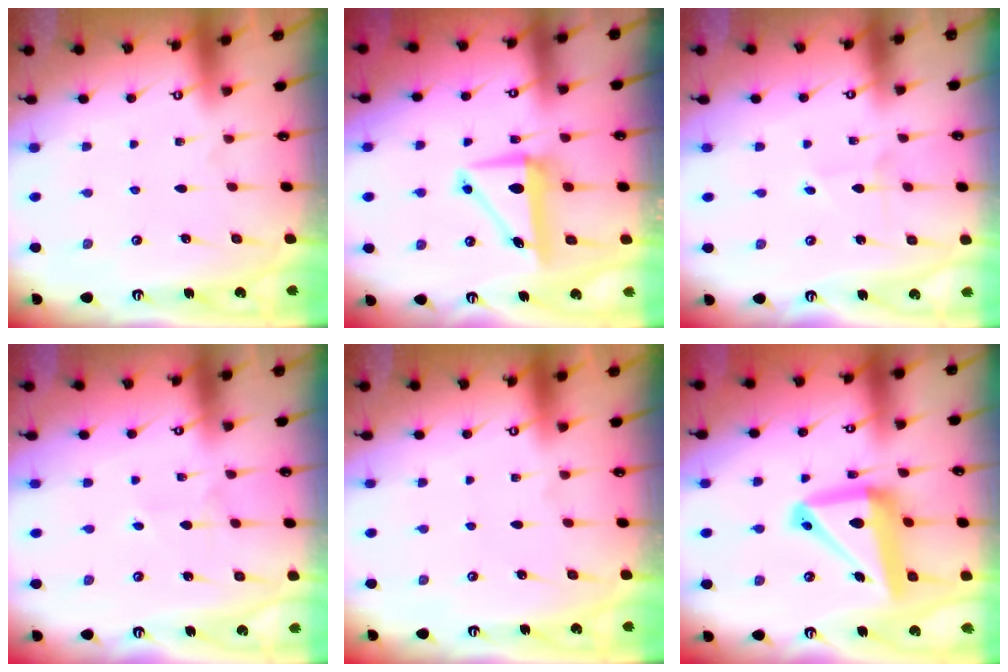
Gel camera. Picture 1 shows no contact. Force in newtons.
{"total": 7.4, "press": 7.2, "slide": 1.7}
{"total": 1.4, "press": 1.4, "slide": 0.1}
{"total": 2.3, "press": 2.3, "slide": 0.2}
{"total": 0.0}
{"total": 16.6, "press": 16.4, "slide": 2.2}